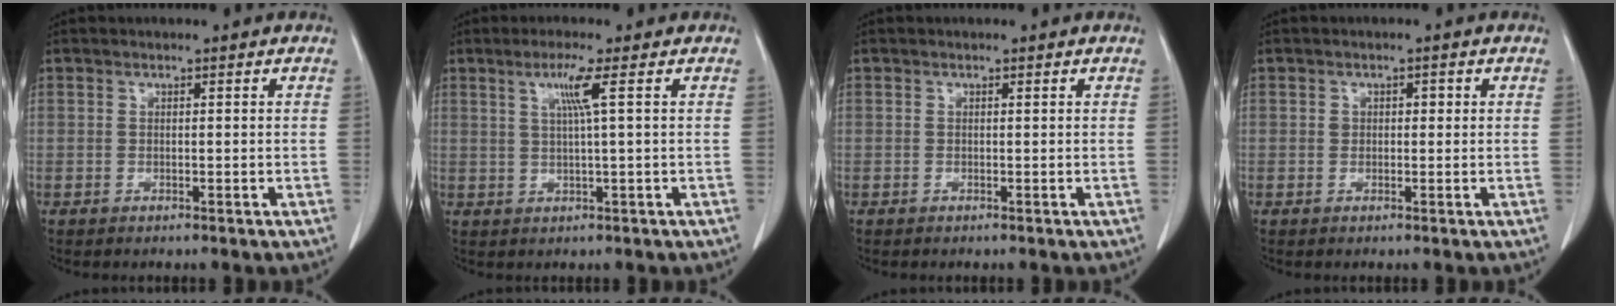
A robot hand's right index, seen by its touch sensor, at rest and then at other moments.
{"total": 3.9, "force": [1.4, -0.9, 3.5], "torque": [-0.073, 0.000, 0.028]}
{"total": 0.0}
{"total": 1.4, "force": [0.3, 1.1, 0.9], "torque": [-0.011, 0.011, 0.008]}